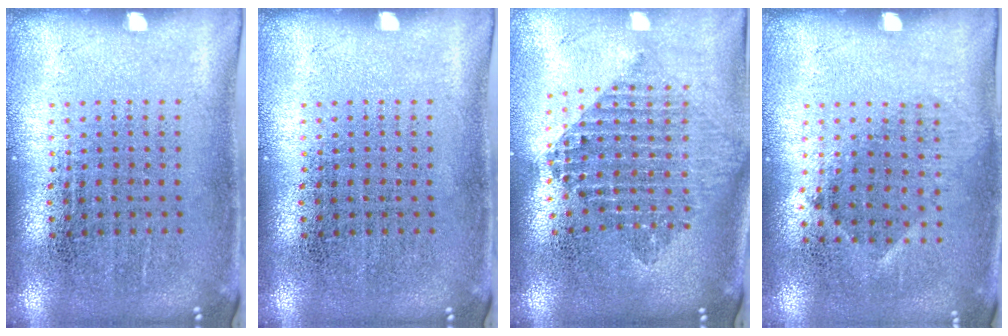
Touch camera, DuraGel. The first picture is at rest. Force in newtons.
{"total": 0.0}
{"total": 2.2, "press": 1.7, "slide": 1.3}
{"total": 0.9, "press": 0.7, "slide": 0.6}